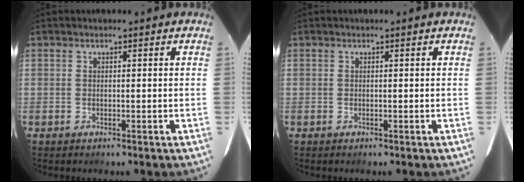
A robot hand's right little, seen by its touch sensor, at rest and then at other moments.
{"total": 0.0}